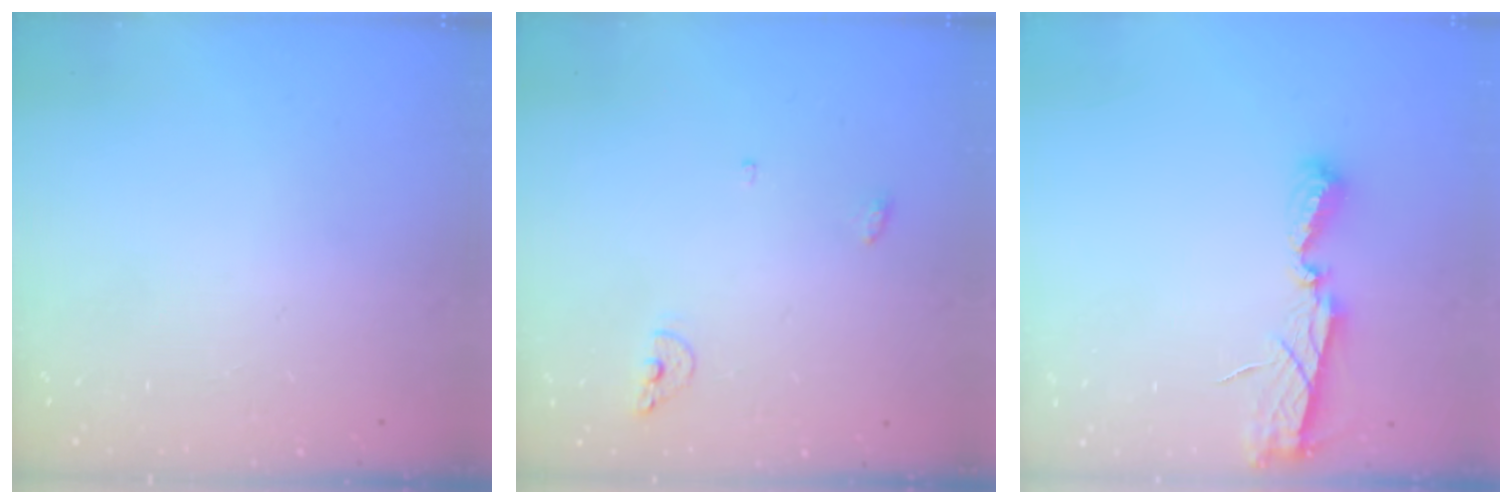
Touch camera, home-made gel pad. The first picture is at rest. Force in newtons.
{"total": 5.6, "press": 5.5, "slide": 1.0}
{"total": 6.2, "press": 6.2, "slide": 0.2}